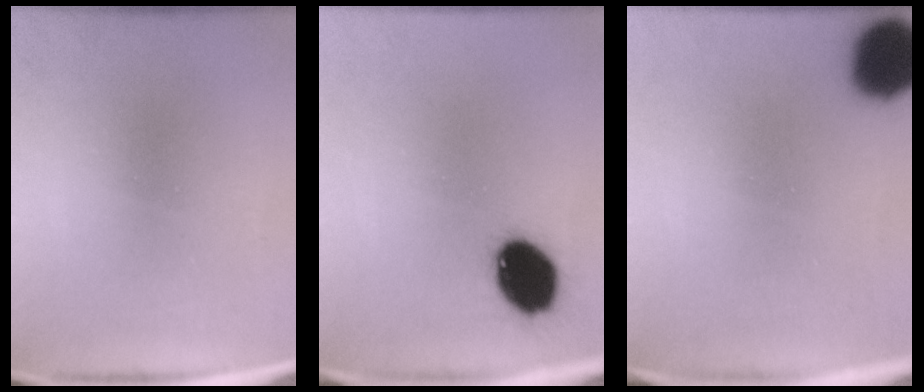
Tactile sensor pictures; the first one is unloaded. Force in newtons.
{"total": 12.4}
{"total": 14.8}